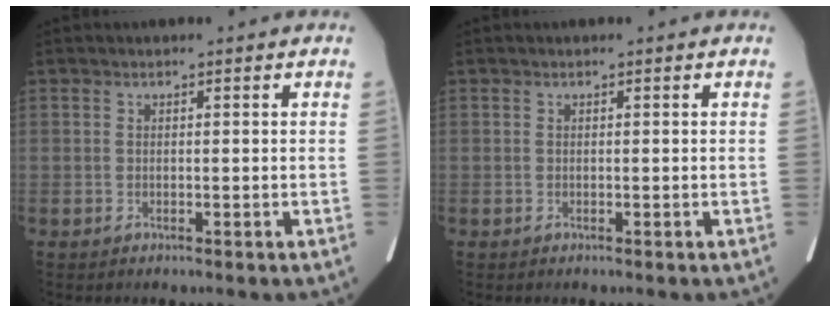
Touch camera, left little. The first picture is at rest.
{"total": 0.0}